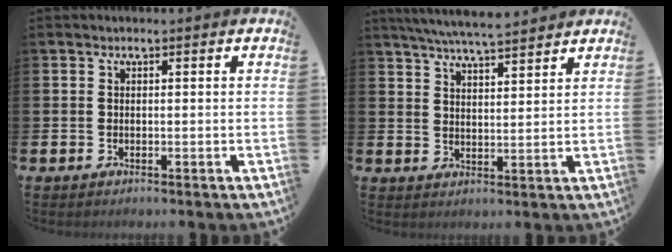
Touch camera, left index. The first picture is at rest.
{"total": 6.2, "force": [6.0, 0.4, 1.6], "torque": [-0.045, -0.027, 0.108]}